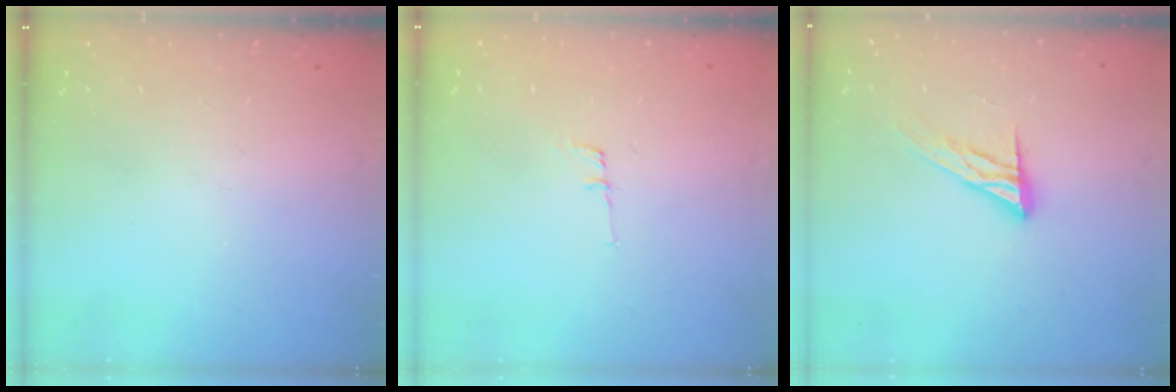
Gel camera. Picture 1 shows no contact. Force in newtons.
{"total": 6.6, "press": 6.2, "slide": 2.3}
{"total": 11.1, "press": 11.1, "slide": 0.9}